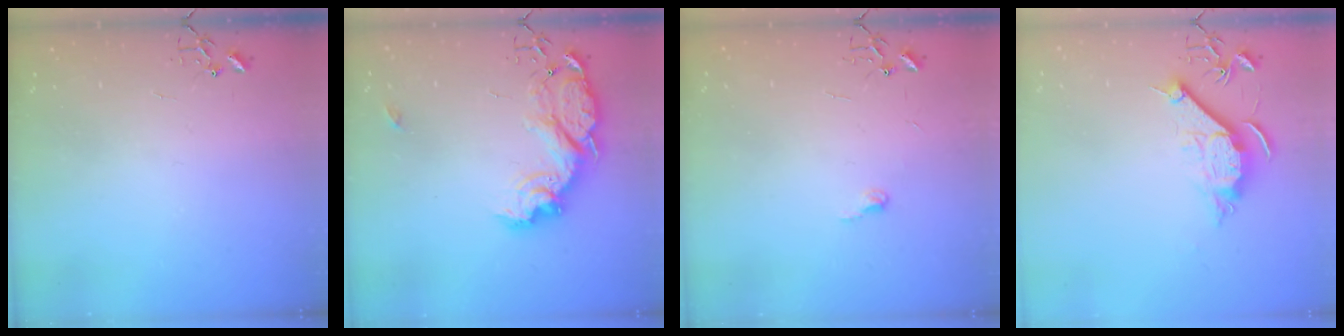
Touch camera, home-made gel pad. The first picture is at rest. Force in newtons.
{"total": 18.0, "press": 18.0, "slide": 1.3}
{"total": 5.5, "press": 5.5, "slide": 0.6}
{"total": 9.8, "press": 9.8, "slide": 0.4}